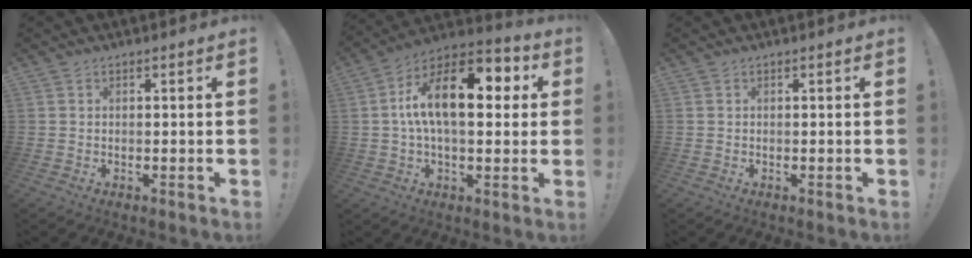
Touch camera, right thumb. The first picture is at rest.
{"total": 17.8, "force": [3.2, 8.4, 15.4], "torque": [-0.258, -0.002, 0.043]}
{"total": 0.0}